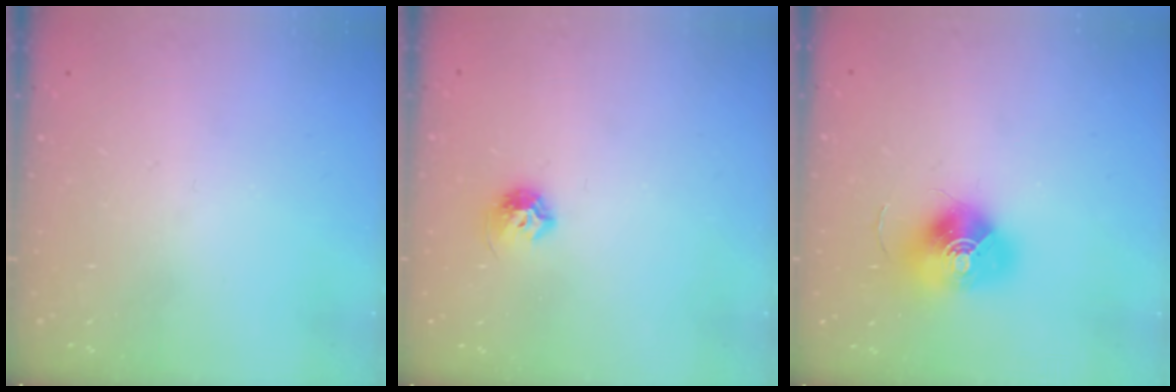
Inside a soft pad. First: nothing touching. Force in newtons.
{"total": 7.0, "press": 7.0, "slide": 0.8}
{"total": 16.2, "press": 16.2, "slide": 0.5}